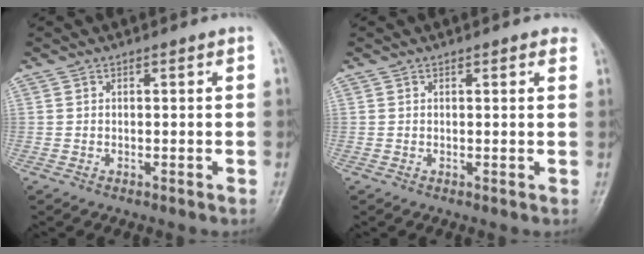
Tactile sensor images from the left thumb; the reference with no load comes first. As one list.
[{"total": 1.6, "force": [1.1, 0.6, 1.1], "torque": [-0.007, 0.000, 0.009]}]